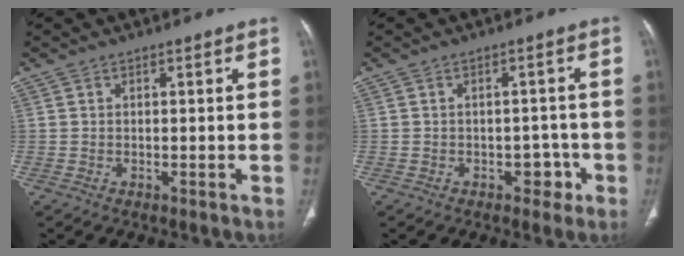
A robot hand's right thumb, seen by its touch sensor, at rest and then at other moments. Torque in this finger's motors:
{"motor_torque": [2.13, 2.14, 0.55, -0.75, -0.02]}